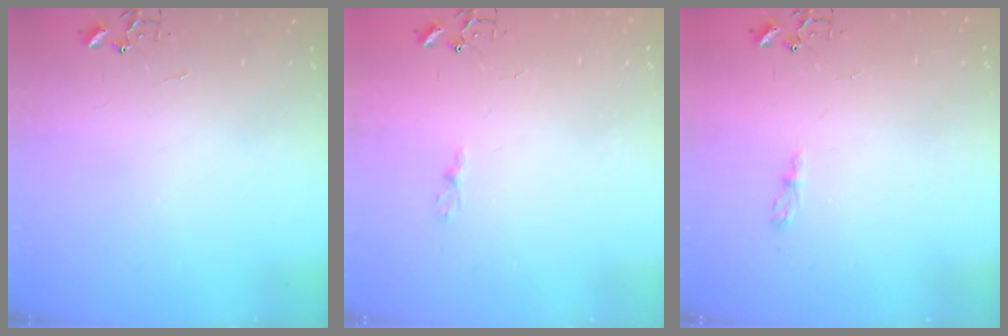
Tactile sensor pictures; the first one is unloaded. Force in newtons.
{"total": 3.1, "press": 3.1, "slide": 0.3}
{"total": 3.5, "press": 3.5, "slide": 0.5}